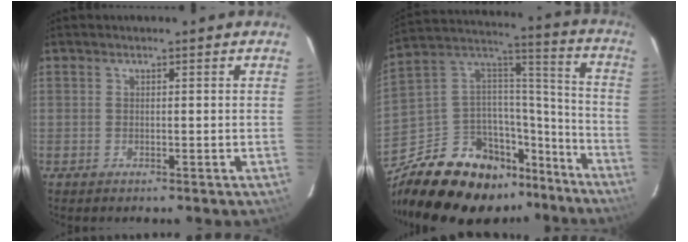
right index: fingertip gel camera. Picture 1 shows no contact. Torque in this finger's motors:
{"motor_torque": [0.59, -0.62, 0.06, -0.21]}